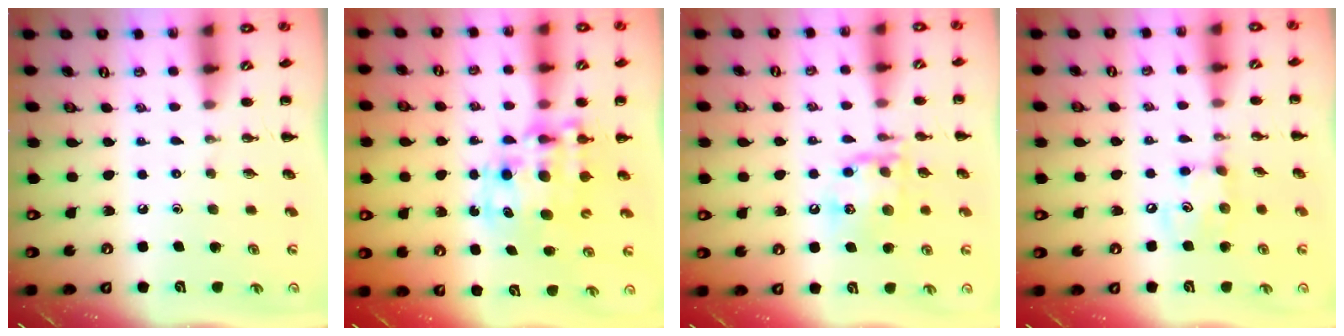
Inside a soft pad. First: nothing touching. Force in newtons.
{"total": 12.0, "press": 11.7, "slide": 2.8}
{"total": 15.4, "press": 15.3, "slide": 2.0}
{"total": 7.0, "press": 6.9, "slide": 0.9}